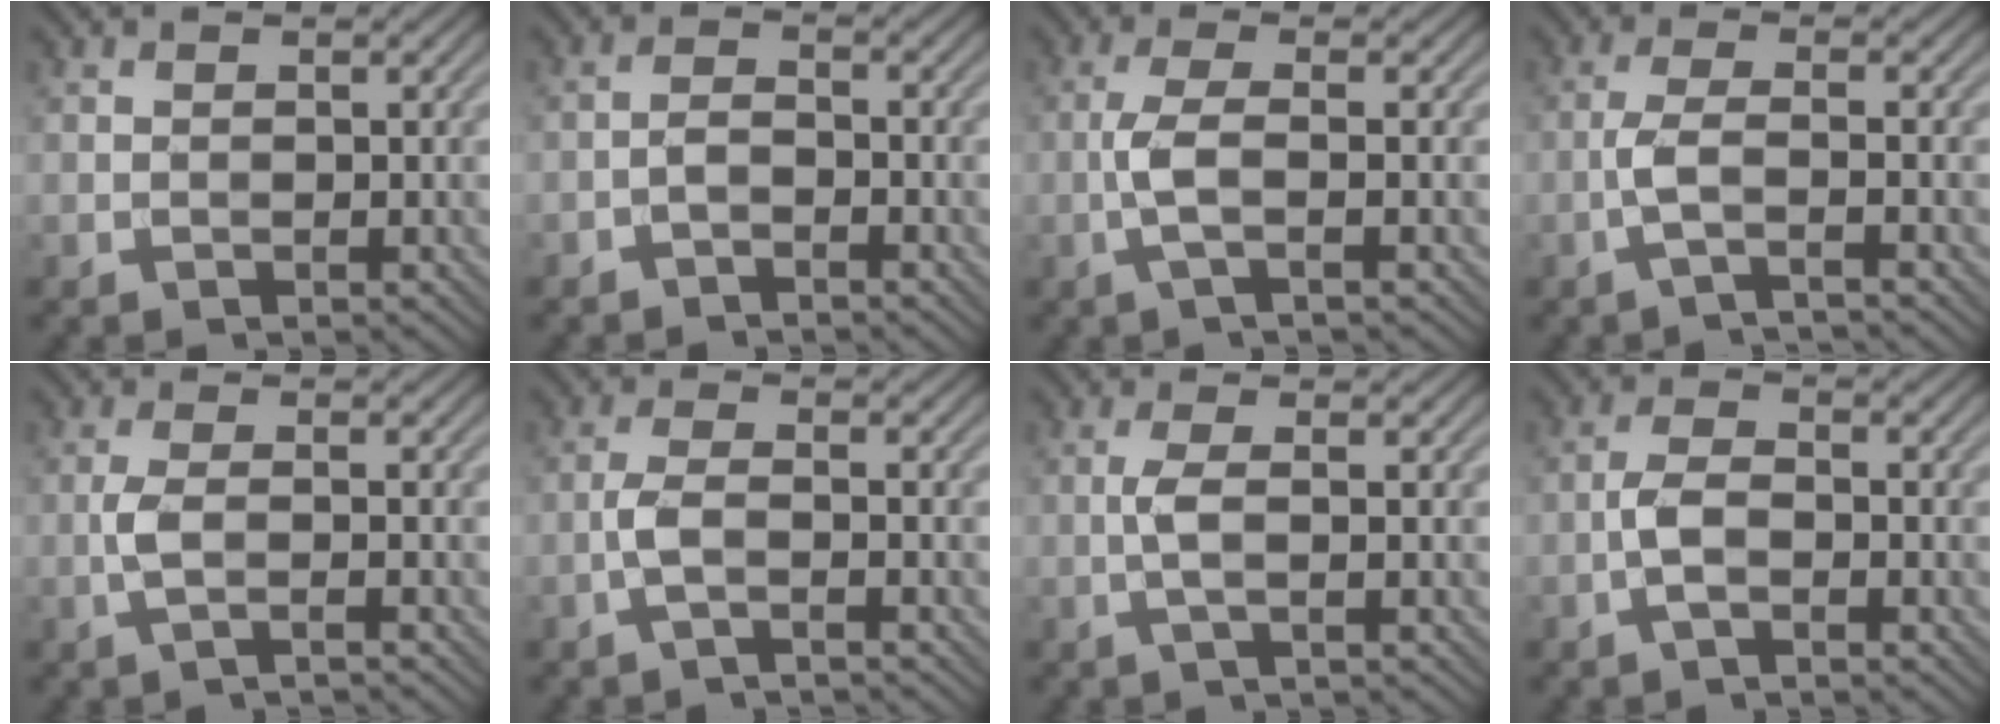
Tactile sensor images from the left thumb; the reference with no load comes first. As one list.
[{"total": 1.9, "force": [-1.4, 0.7, 1.1], "torque": [-0.019, 0.005, -0.032]}, {"total": 3.7, "force": [-0.9, 0.5, 3.6], "torque": [-0.081, 0.007, -0.028]}, {"total": 3.4, "force": [-1.4, 0.5, 3.1], "torque": [-0.059, 0.009, -0.046]}, {"total": 2.8, "force": [-0.9, 0.5, 2.6], "torque": [-0.054, 0.005, -0.028]}, {"total": 2.9, "force": [-1.3, 0.6, 2.5], "torque": [-0.057, 0.007, -0.036]}, {"total": 2.6, "force": [-0.2, 0.3, 2.5], "torque": [-0.056, 0.005, -0.011]}, {"total": 3.2, "force": [-1.4, 1.2, 2.7], "torque": [-0.060, 0.004, -0.035]}]